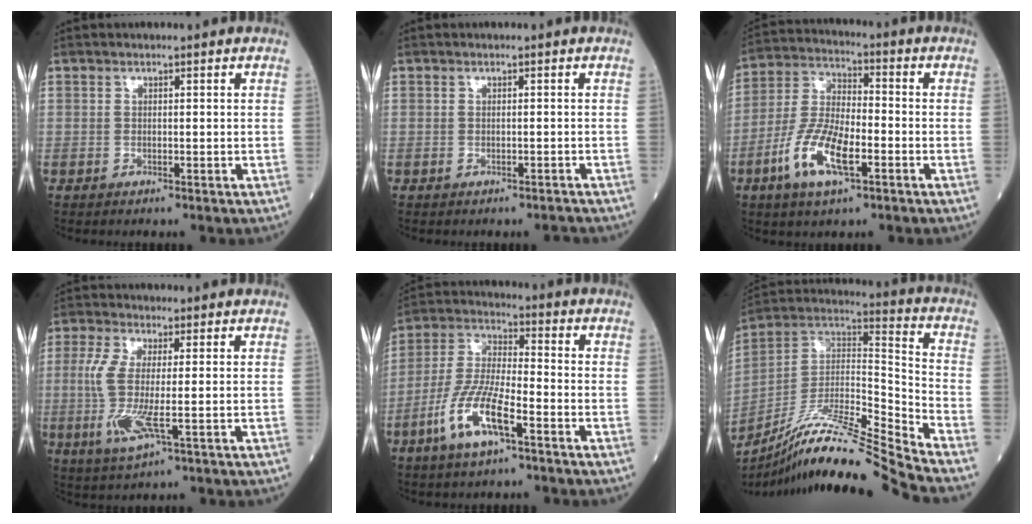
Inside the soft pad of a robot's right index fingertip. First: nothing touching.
{"total": 0.8, "force": [-0.8, 0.1, 0.2], "torque": [-0.001, 0.000, -0.010]}
{"total": 11.1, "force": [-4.6, 3.5, 9.4], "torque": [-0.201, -0.002, -0.088]}
{"total": 7.7, "force": [-1.1, 1.3, 7.5], "torque": [-0.175, -0.015, -0.026]}
{"total": 10.6, "force": [-5.2, 2.1, 9.0], "torque": [-0.190, -0.006, -0.103]}
{"total": 20.3, "force": [-17.6, -1.8, 10.1], "torque": [-0.204, 0.001, -0.316]}